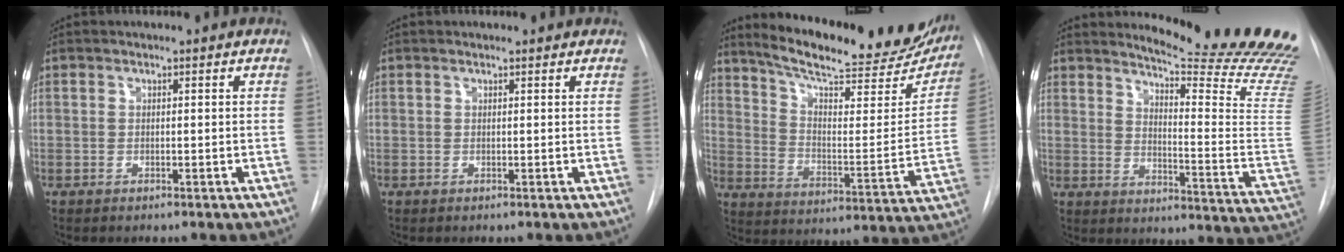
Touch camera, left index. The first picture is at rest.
{"total": 0.6, "force": [0.6, 0.2, 0.0], "torque": [-0.010, 0.002, 0.006]}
{"total": 26.3, "force": [22.5, 5.6, 12.4], "torque": [-0.181, -0.051, 0.295]}
{"total": 22.8, "force": [20.8, -1.0, 9.5], "torque": [-0.135, -0.171, 0.245]}